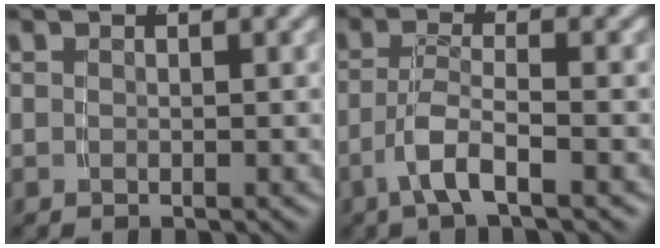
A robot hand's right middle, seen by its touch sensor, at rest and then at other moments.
{"total": 3.1, "force": [-1.2, 1.0, 2.7], "torque": [-0.057, -0.009, -0.014]}